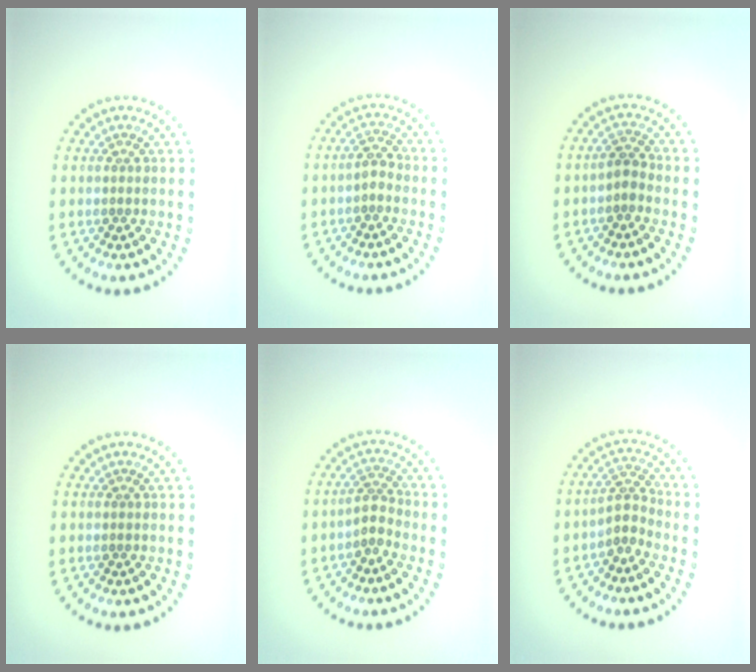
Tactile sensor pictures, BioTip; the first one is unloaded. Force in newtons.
{"total": 1.5, "press": 1.3, "slide": 0.6}
{"total": 1.5, "press": 1.3, "slide": 0.9}
{"total": 0.0}
{"total": 1.8, "press": 1.3, "slide": 1.2}
{"total": 2.3, "press": 1.6, "slide": 1.6}